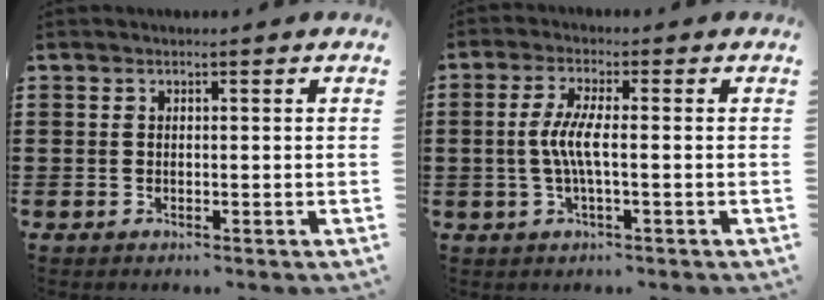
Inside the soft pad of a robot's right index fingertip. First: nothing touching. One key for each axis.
{"total": 4.7, "fx": -0.6, "fy": 0.6, "fz": 4.7, "tx": -0.107, "ty": -0.008, "tz": -0.021}